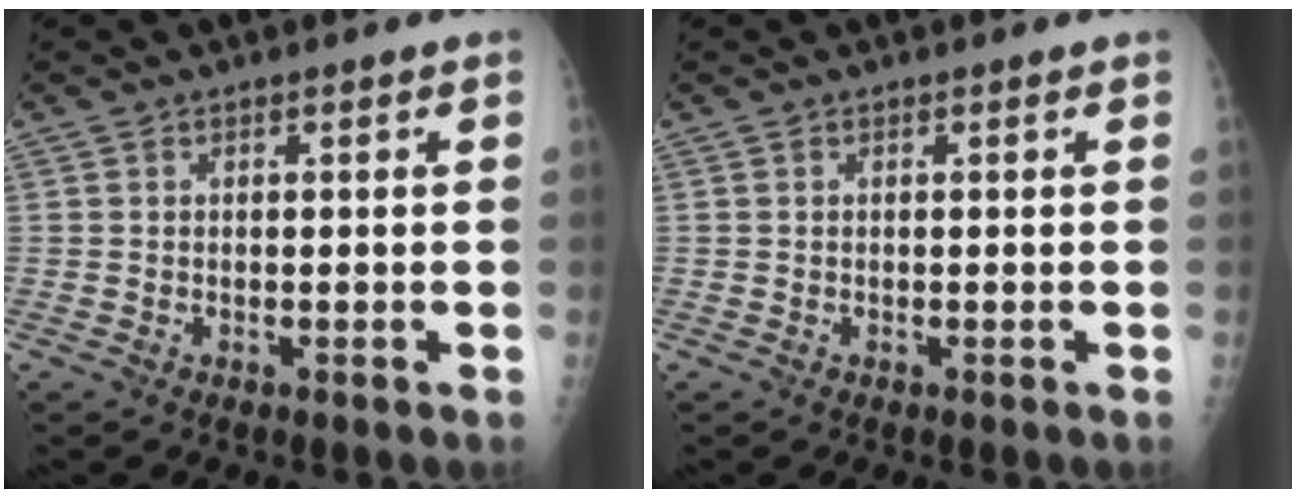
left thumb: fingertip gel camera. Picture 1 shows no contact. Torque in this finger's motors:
{"motor_torque": [0.00, 0.01, -0.02, -0.02, 0.00]}